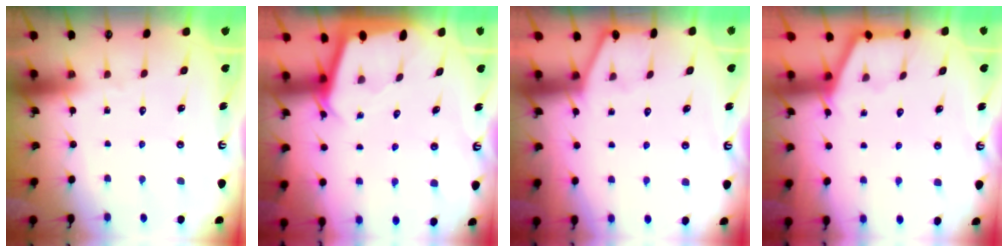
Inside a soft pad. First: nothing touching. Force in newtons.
{"total": 2.2, "press": 2.1, "slide": 0.3}
{"total": 1.4, "press": 1.4, "slide": 0.2}
{"total": 2.4, "press": 2.4, "slide": 0.4}